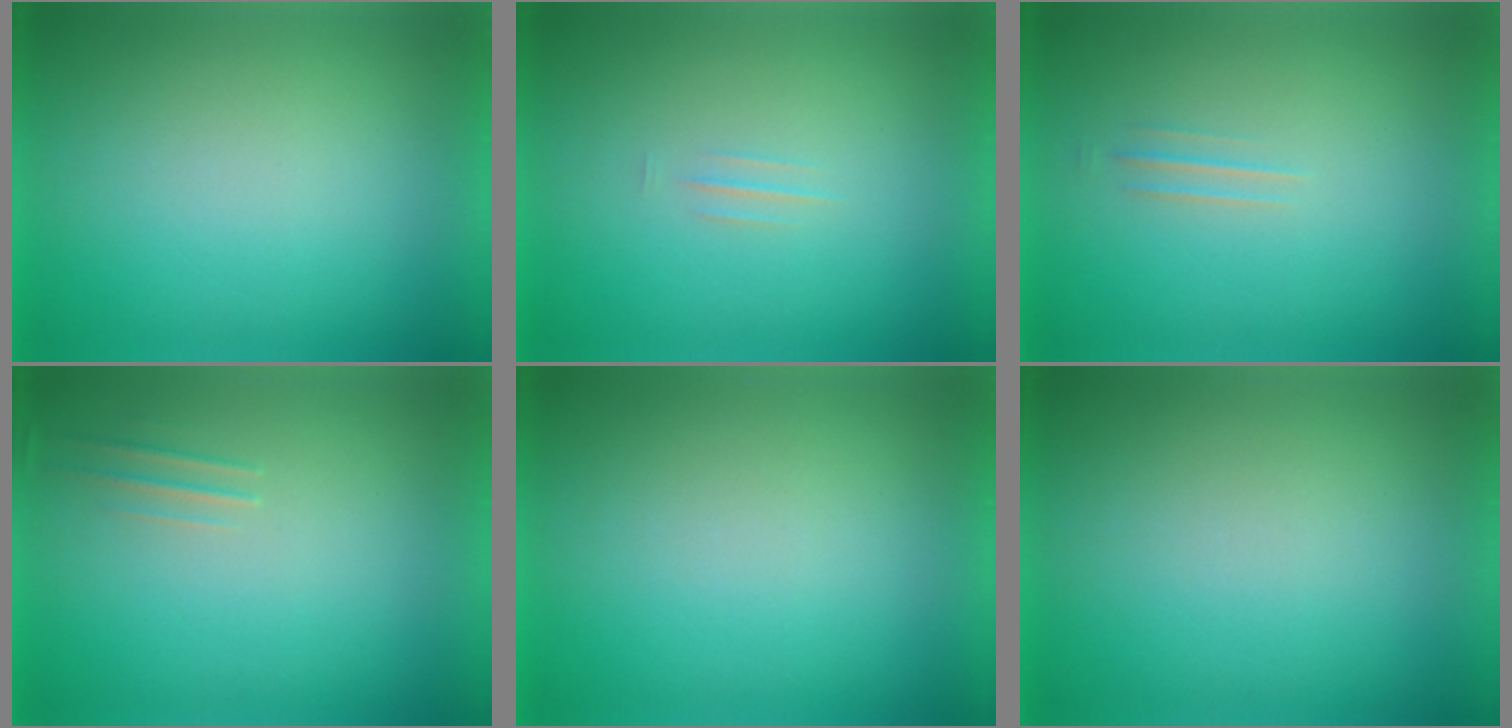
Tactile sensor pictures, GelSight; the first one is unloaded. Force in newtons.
{"total": 1.2}
{"total": 1.3}
{"total": 1.1}
{"total": 0.0}
{"total": 0.0}